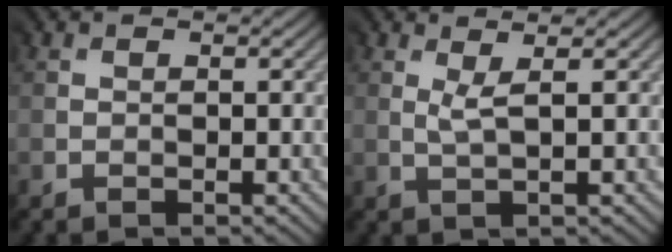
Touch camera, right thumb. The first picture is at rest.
{"total": 1.5, "force": [1.4, -0.4, 0.3], "torque": [-0.011, 0.004, 0.029]}